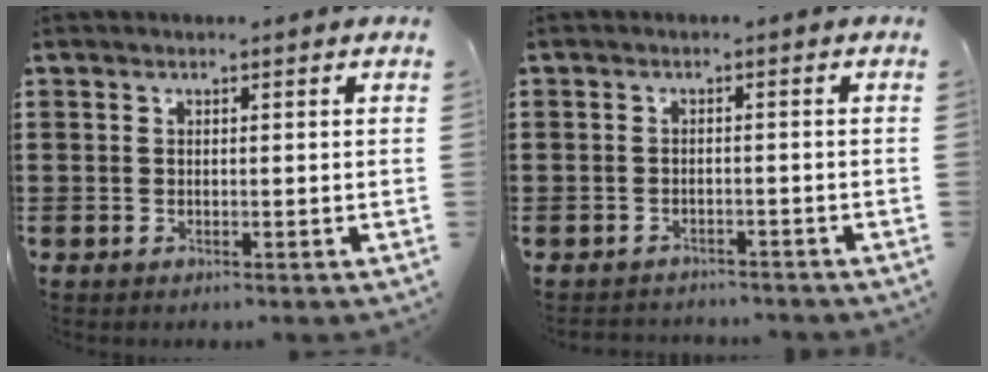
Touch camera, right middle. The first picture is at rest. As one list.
[{"total": 1.9, "force": [-1.8, 0.4, -0.4], "torque": [0.001, 0.003, -0.042]}]